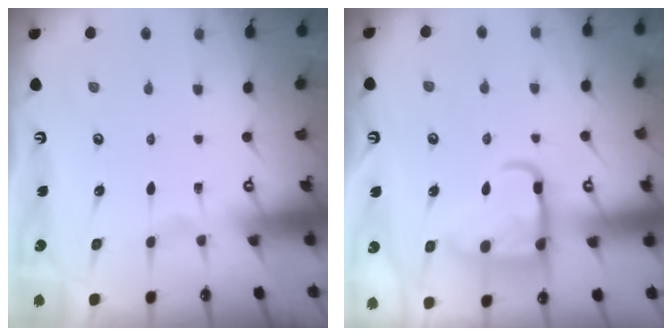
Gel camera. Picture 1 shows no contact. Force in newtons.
{"total": 14.2, "press": 14.2, "slide": 1.4}